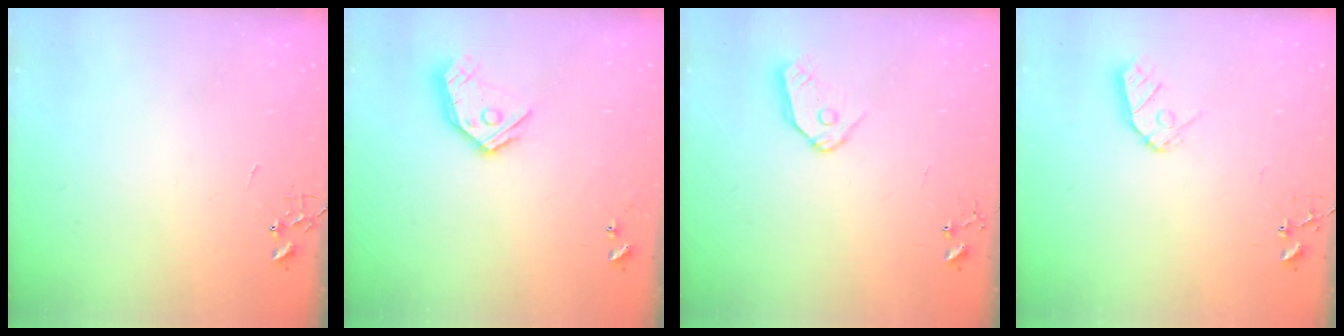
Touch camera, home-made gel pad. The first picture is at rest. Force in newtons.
{"total": 13.2, "press": 13.1, "slide": 1.6}
{"total": 8.9, "press": 8.9, "slide": 1.0}
{"total": 8.6, "press": 8.5, "slide": 0.7}